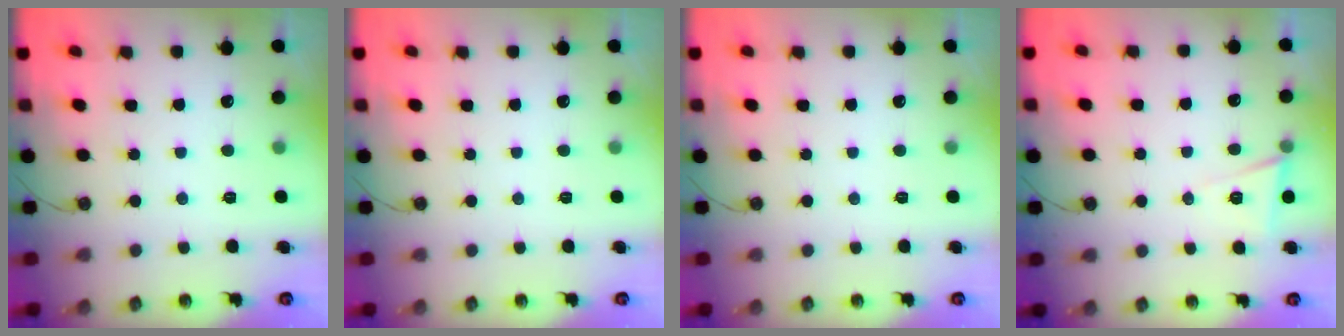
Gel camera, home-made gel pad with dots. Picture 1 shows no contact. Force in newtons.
{"total": 0.0}
{"total": 0.0}
{"total": 5.7, "press": 4.1, "slide": 4.0}